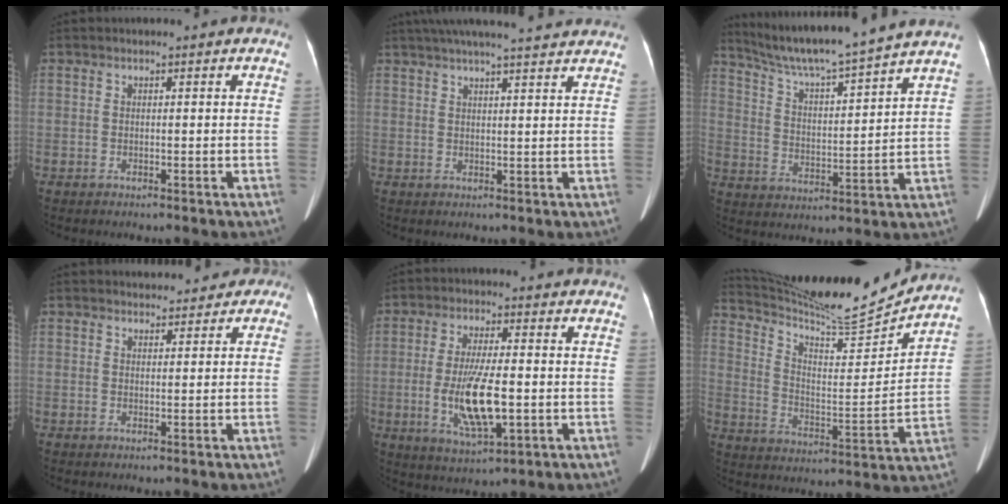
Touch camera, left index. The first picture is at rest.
{"total": 17.2, "force": [15.2, 0.9, 8.0], "torque": [-0.132, 0.040, 0.201]}
{"total": 14.9, "force": [13.4, -2.0, 6.3], "torque": [-0.113, -0.007, 0.214]}
{"total": 3.6, "force": [2.7, 2.3, 0.9], "torque": [0.000, 0.014, 0.026]}
{"total": 10.0, "force": [-1.7, 2.2, 9.7], "torque": [-0.193, -0.016, -0.026]}
{"total": 17.2, "force": [16.5, -0.6, 4.6], "torque": [-0.097, -0.037, 0.262]}